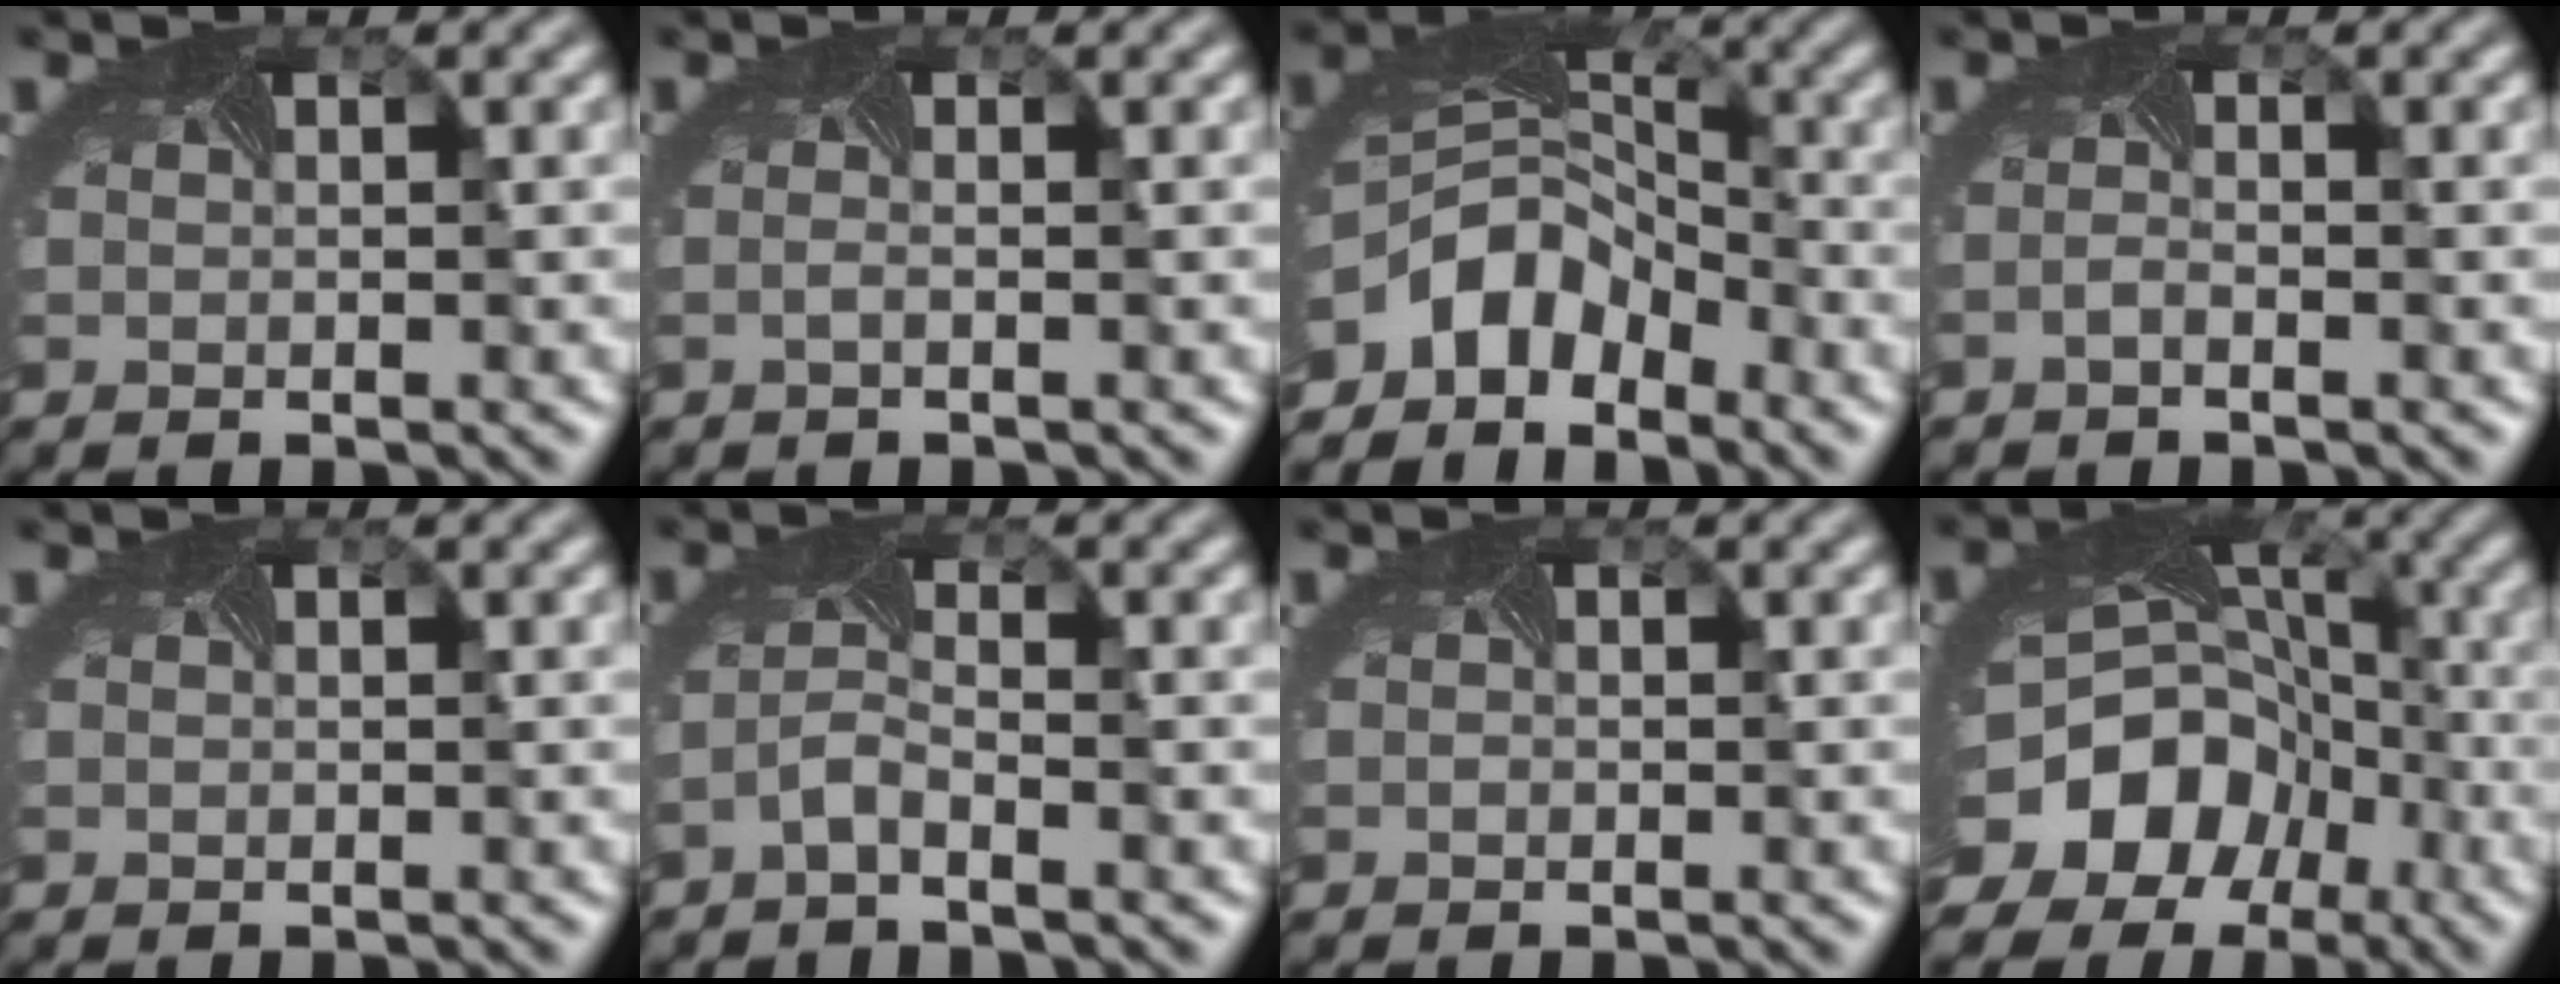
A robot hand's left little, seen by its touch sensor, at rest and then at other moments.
{"total": 0.6, "force": [-0.4, -0.3, 0.3], "torque": [-0.010, -0.003, -0.009]}
{"total": 6.1, "force": [-4.1, 3.7, 2.5], "torque": [-0.042, -0.007, -0.080]}
{"total": 0.7, "force": [-0.7, -0.3, 0.1], "torque": [-0.010, -0.004, -0.014]}
{"total": 0.0}
{"total": 1.5, "force": [-1.2, 0.0, 0.9], "torque": [-0.032, 0.000, -0.031]}
{"total": 0.0}
{"total": 13.0, "force": [-6.4, 10.2, 4.8], "torque": [-0.092, -0.040, -0.103]}